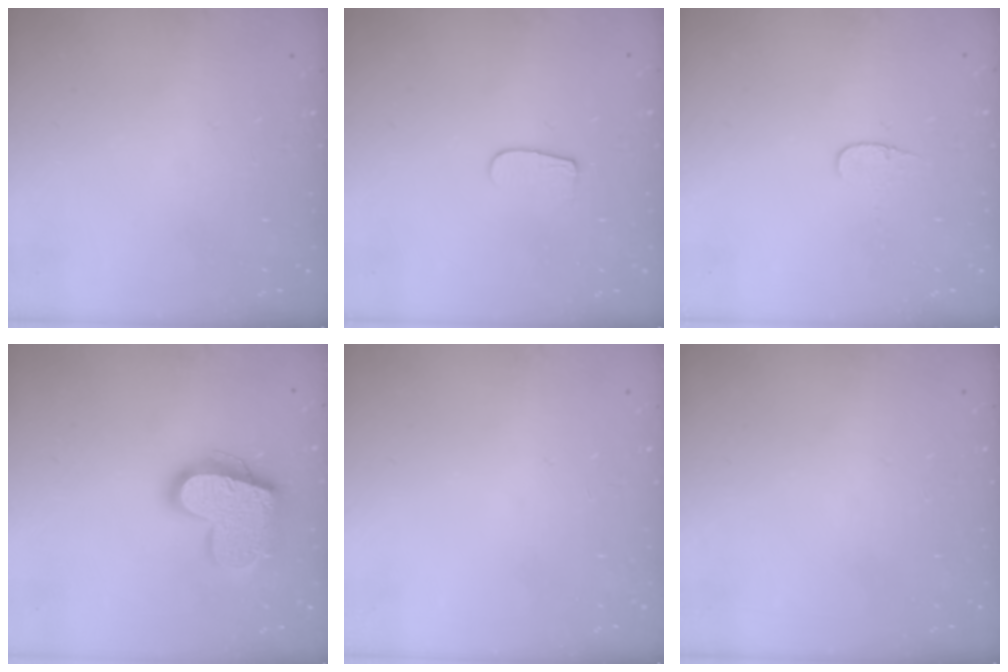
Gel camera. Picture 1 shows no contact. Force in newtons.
{"total": 5.9, "press": 5.9, "slide": 0.6}
{"total": 3.7, "press": 3.7, "slide": 0.4}
{"total": 18.3, "press": 18.2, "slide": 1.4}
{"total": 0.0}
{"total": 0.0}